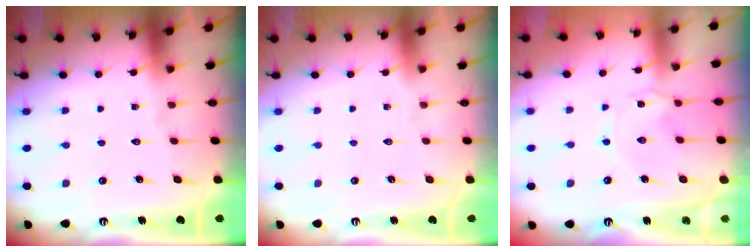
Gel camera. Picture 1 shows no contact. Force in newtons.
{"total": 0.0}
{"total": 1.5, "press": 1.5, "slide": 0.1}